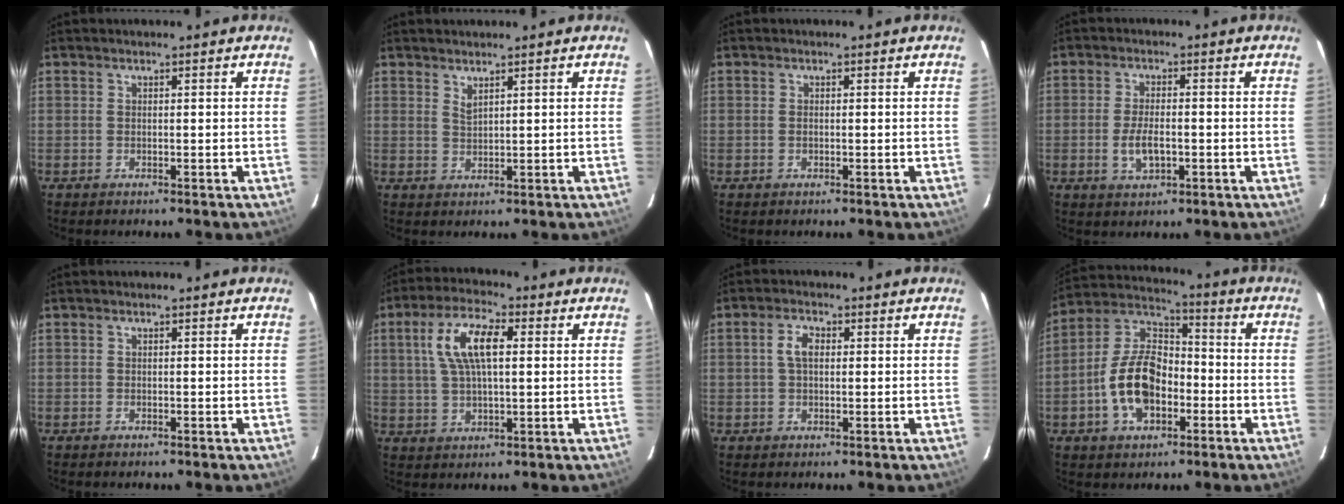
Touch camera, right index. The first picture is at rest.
{"total": 1.7, "force": [1.4, 0.1, 0.9], "torque": [-0.018, -0.002, 0.025]}
{"total": 0.6, "force": [-0.1, 0.4, 0.4], "torque": [-0.010, 0.000, -0.003]}
{"total": 5.2, "force": [-1.4, 2.3, 4.5], "torque": [-0.092, -0.005, -0.023]}
{"total": 0.0}
{"total": 10.1, "force": [2.4, 3.8, 9.0], "torque": [-0.175, 0.019, 0.045]}
{"total": 3.5, "force": [0.5, 1.9, 2.8], "torque": [-0.056, 0.009, 0.011]}
{"total": 13.7, "force": [-4.3, 8.4, 10.0], "torque": [-0.202, 0.022, -0.072]}